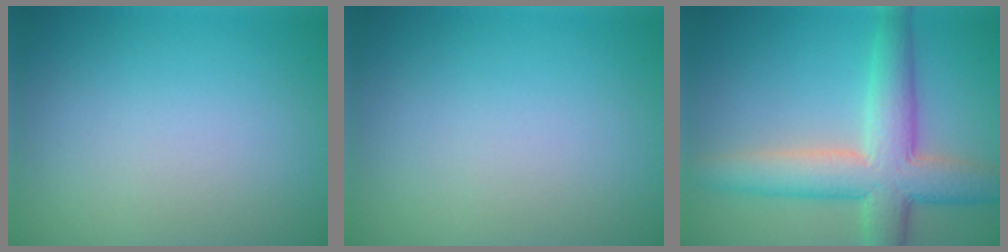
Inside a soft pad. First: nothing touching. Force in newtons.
{"total": 0.0}
{"total": 7.5, "press": 7.5, "slide": 0.2}